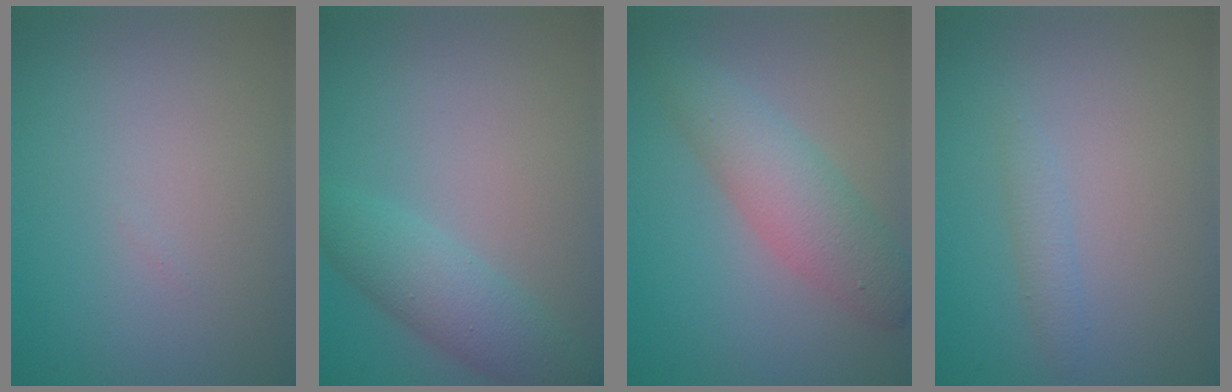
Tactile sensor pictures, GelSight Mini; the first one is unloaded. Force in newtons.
{"total": 3.7, "press": 3.7, "slide": 0.2}
{"total": 4.4, "press": 4.4, "slide": 0.1}
{"total": 1.0, "press": 1.0, "slide": 0.0}